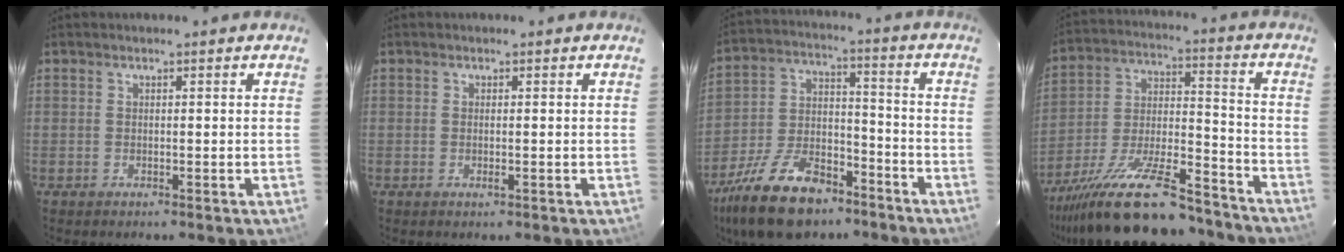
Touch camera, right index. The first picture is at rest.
{"total": 1.1, "force": [-0.2, -0.2, 1.0], "torque": [-0.018, -0.001, -0.004]}
{"total": 18.3, "force": [-12.5, 8.8, 10.0], "torque": [-0.217, -0.006, -0.214]}
{"total": 24.9, "force": [-20.2, 6.4, 13.2], "torque": [-0.243, -0.028, -0.308]}